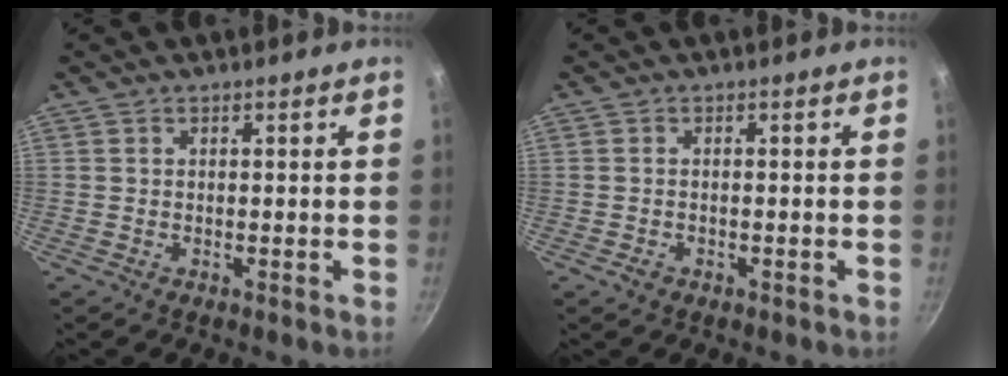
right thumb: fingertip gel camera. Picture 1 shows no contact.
{"total": 1.3, "force": [-0.7, 0.9, 0.7], "torque": [-0.015, 0.004, -0.010]}